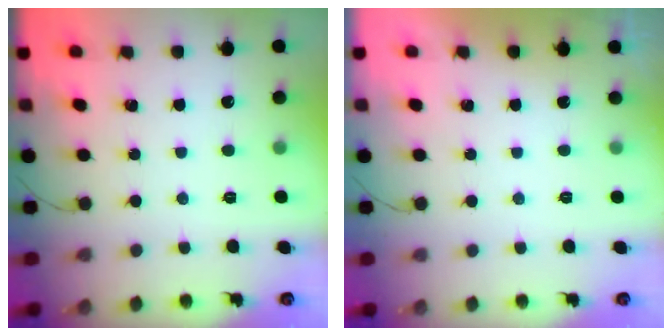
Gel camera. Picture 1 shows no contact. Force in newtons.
{"total": 0.0}